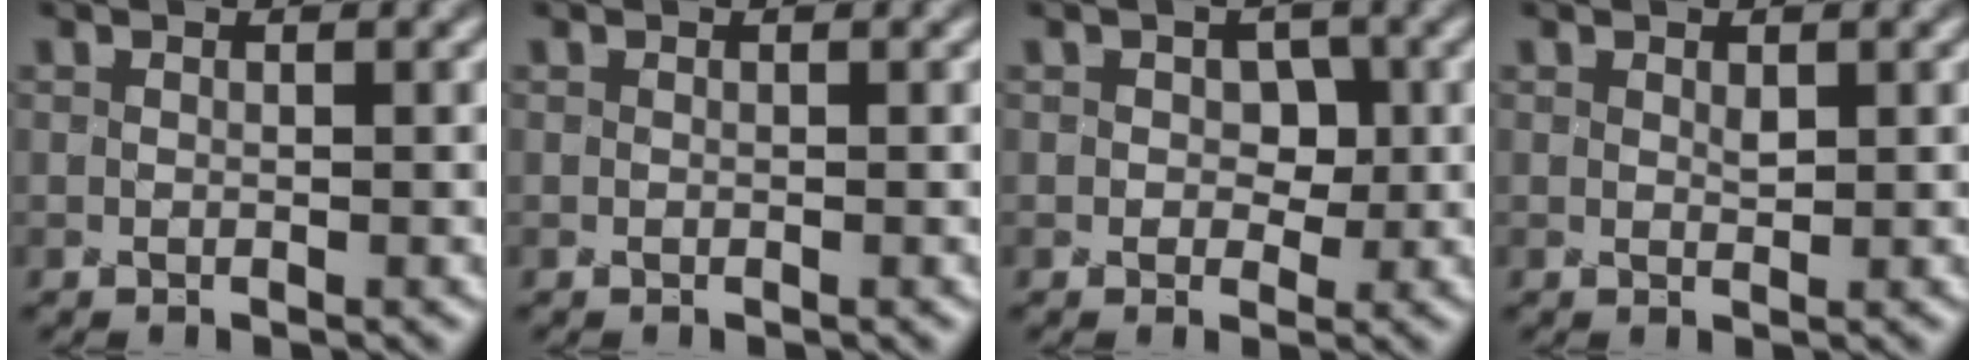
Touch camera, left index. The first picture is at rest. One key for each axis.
{"total": 0.0}
{"total": 1.7, "fx": -0.2, "fy": 1.4, "fz": 0.9, "tx": -0.007, "ty": 0.003, "tz": 0.001}
{"total": 0.0}